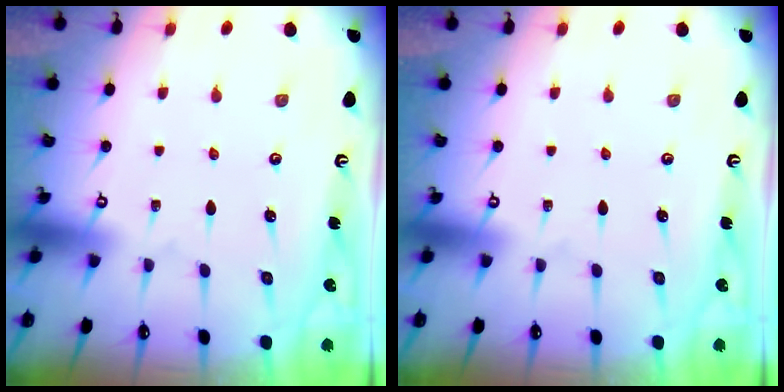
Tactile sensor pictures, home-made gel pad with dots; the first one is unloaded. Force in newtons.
{"total": 0.0}